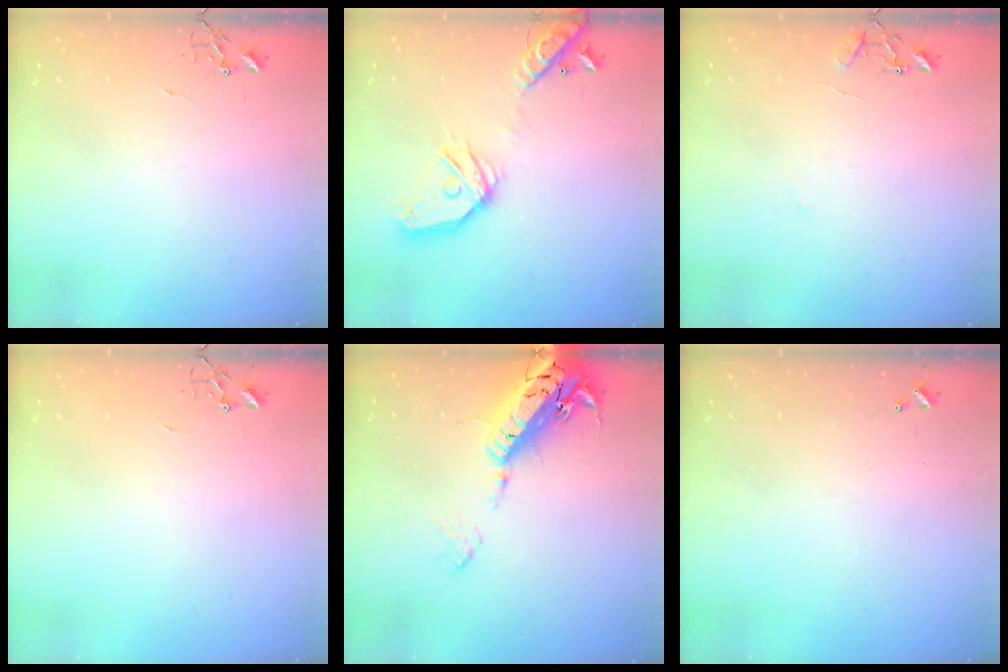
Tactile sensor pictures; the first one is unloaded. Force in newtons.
{"total": 18.8, "press": 18.6, "slide": 3.0}
{"total": 8.7, "press": 8.7, "slide": 0.8}
{"total": 0.0}
{"total": 22.4, "press": 22.0, "slide": 4.3}
{"total": 0.0}